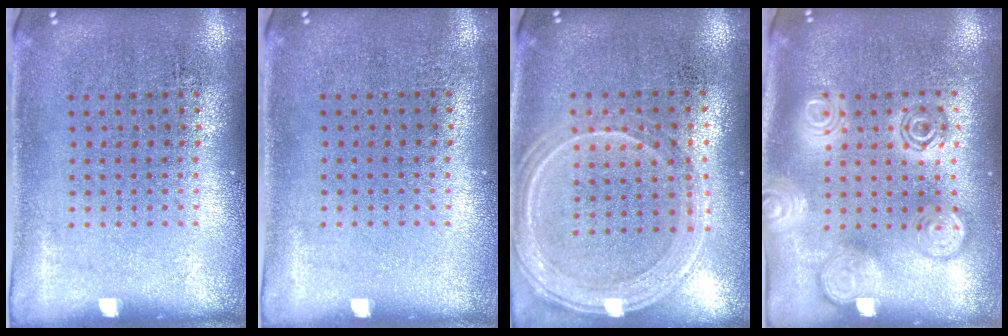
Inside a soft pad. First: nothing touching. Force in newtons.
{"total": 0.0}
{"total": 1.2, "press": 1.2, "slide": 0.2}
{"total": 2.9, "press": 2.8, "slide": 0.4}